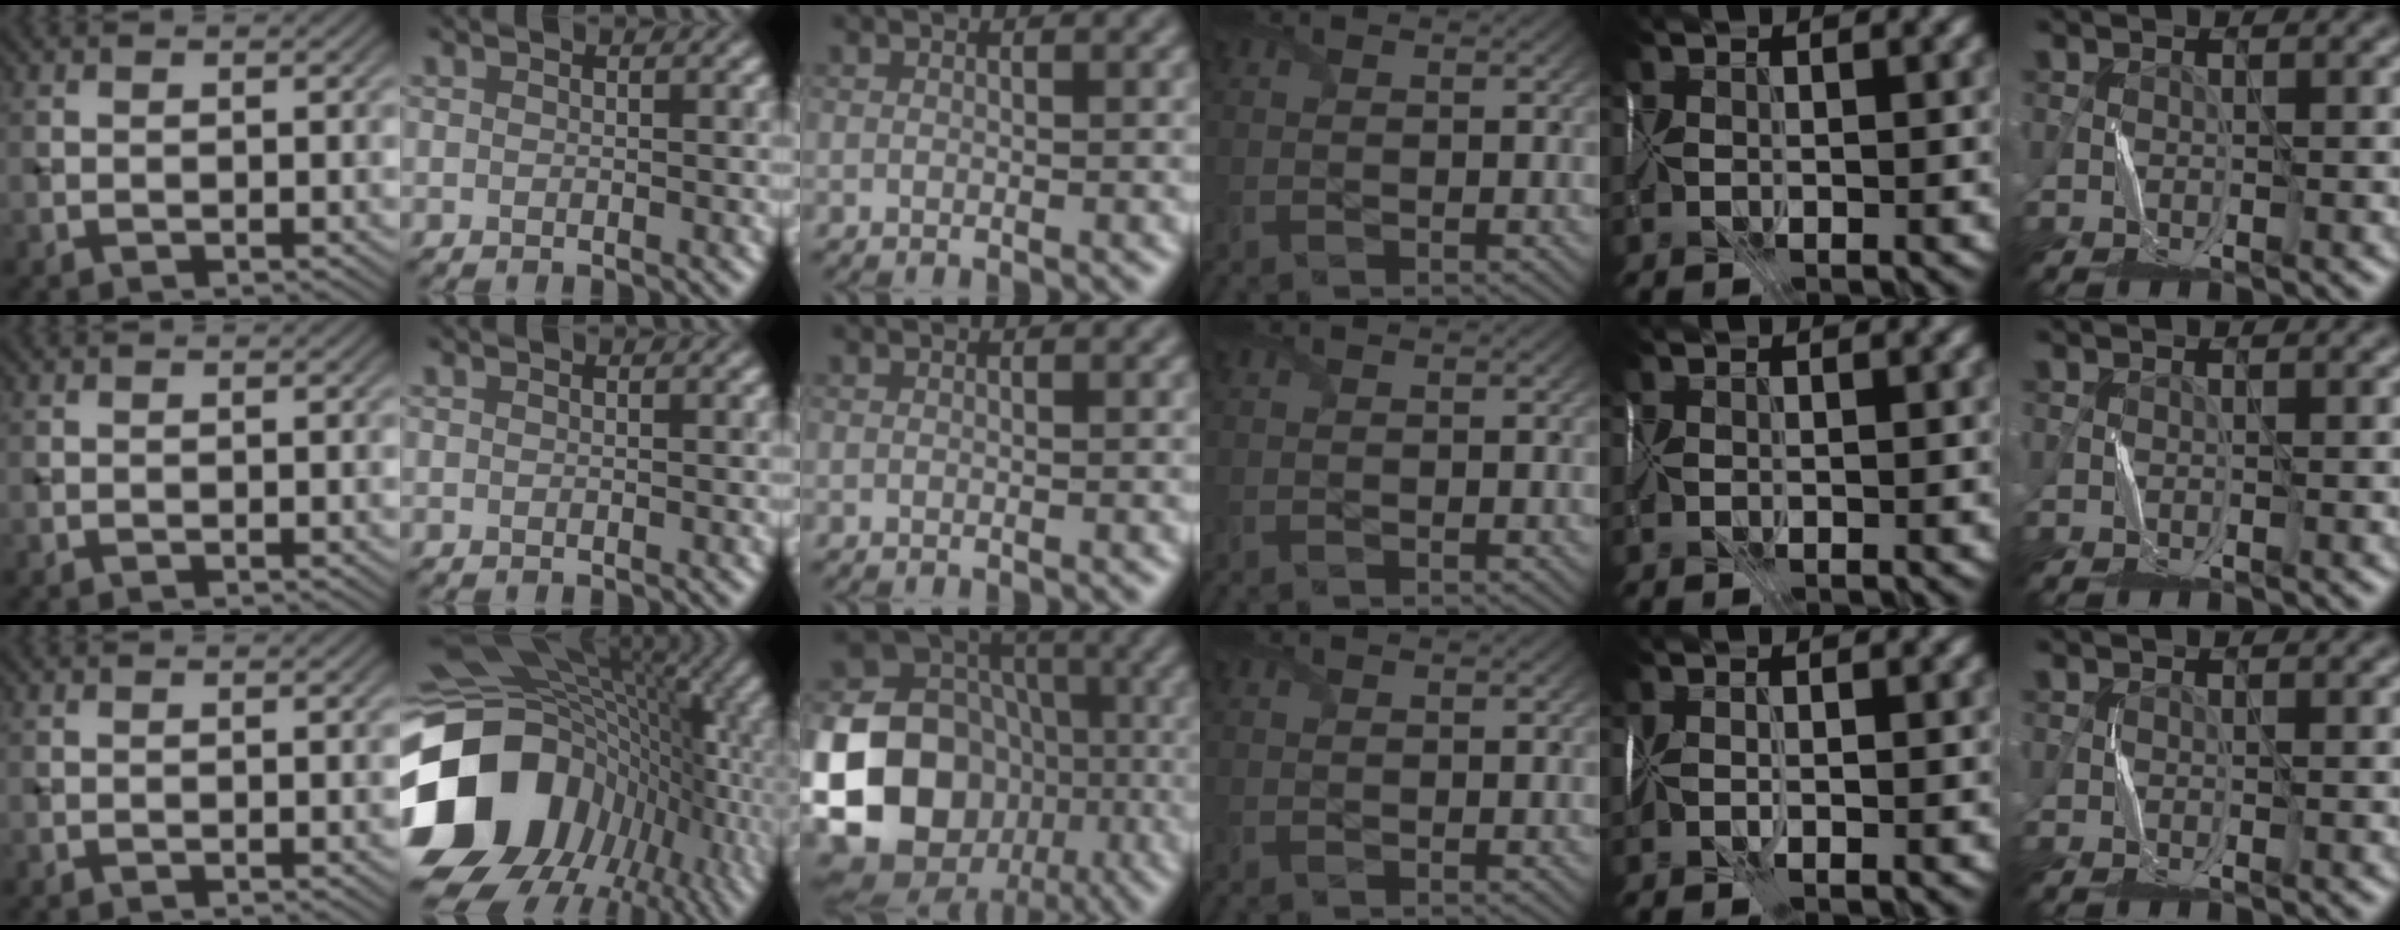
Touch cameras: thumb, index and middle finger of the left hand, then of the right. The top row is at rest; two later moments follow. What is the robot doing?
{"motion": "fold", "object": "map"}